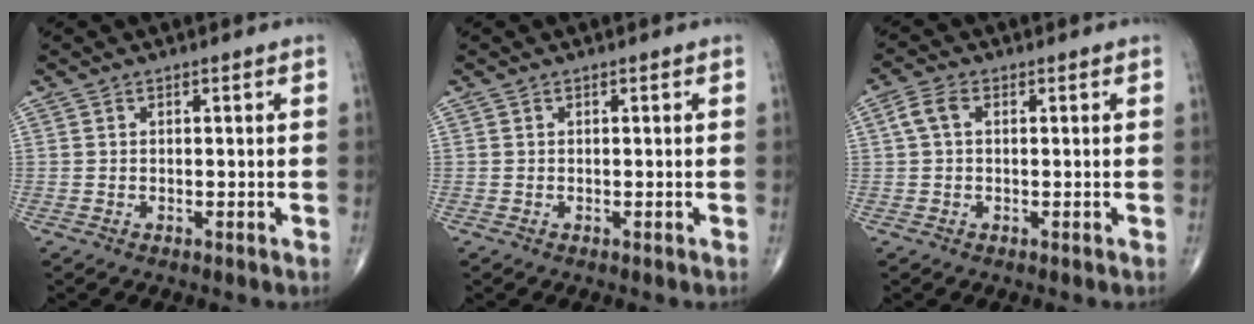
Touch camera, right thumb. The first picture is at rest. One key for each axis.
{"total": 0.0}
{"total": 3.4, "fx": 0.7, "fy": 2.1, "fz": 2.6, "tx": -0.059, "ty": 0.012, "tz": 0.011}